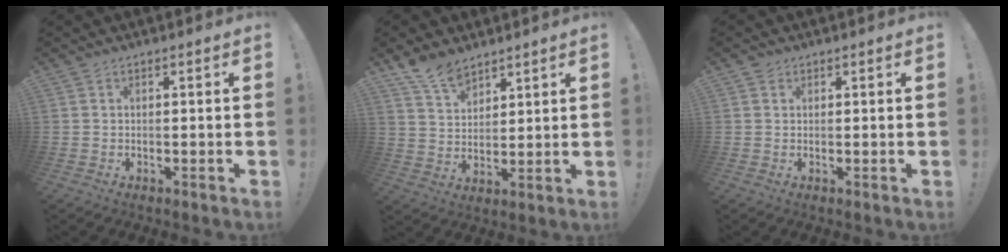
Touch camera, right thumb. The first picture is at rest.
{"total": 9.1, "force": [7.4, 4.3, 3.1], "torque": [-0.058, -0.046, 0.142]}
{"total": 1.1, "force": [0.6, 0.9, 0.1], "torque": [0.003, -0.001, 0.011]}